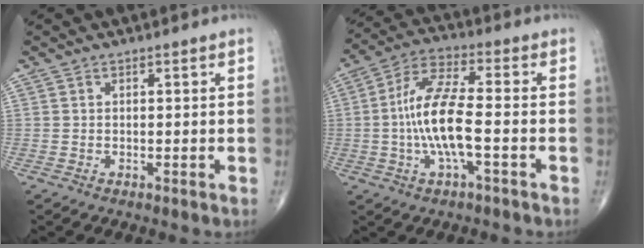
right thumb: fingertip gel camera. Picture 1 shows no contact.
{"total": 12.4, "force": [-2.0, 3.5, 11.7], "torque": [-0.248, 0.029, -0.043]}